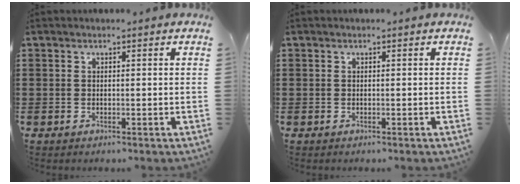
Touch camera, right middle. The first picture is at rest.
{"total": 0.0}